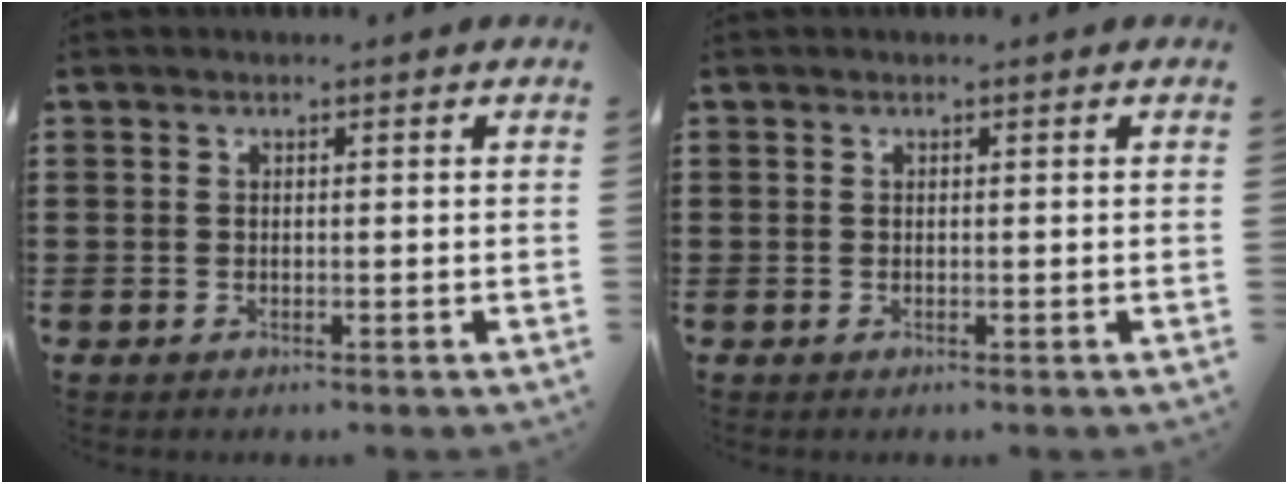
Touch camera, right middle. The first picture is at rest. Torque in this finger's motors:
{"motor_torque": [0.03, -0.02, 0.00, 0.01]}